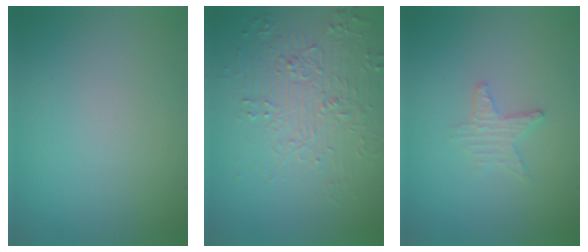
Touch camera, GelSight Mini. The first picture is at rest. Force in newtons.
{"total": 4.5, "press": 4.3, "slide": 1.3}
{"total": 1.7, "press": 1.6, "slide": 0.4}